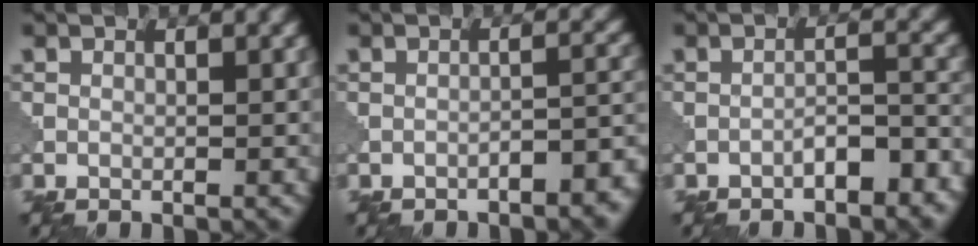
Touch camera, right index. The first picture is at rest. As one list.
[{"total": 3.5, "force": [-2.2, 1.2, 2.4], "torque": [-0.030, 0.009, -0.029]}, {"total": 3.6, "force": [-2.2, 1.3, 2.5], "torque": [-0.039, 0.012, -0.033]}]